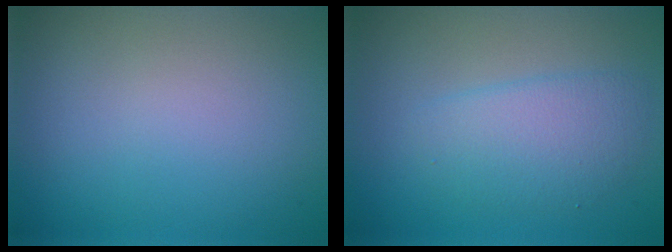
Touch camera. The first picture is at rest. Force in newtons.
{"total": 3.2, "press": 3.2, "slide": 0.0}